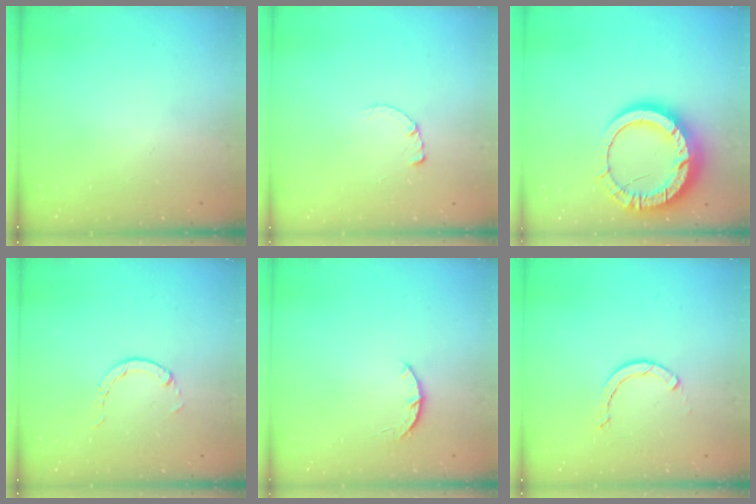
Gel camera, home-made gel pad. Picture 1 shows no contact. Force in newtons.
{"total": 0.7, "press": 0.7, "slide": 0.2}
{"total": 16.2, "press": 16.2, "slide": 1.5}
{"total": 0.6, "press": 0.6, "slide": 0.2}
{"total": 2.9, "press": 2.8, "slide": 0.5}
{"total": 2.4, "press": 2.4, "slide": 0.0}